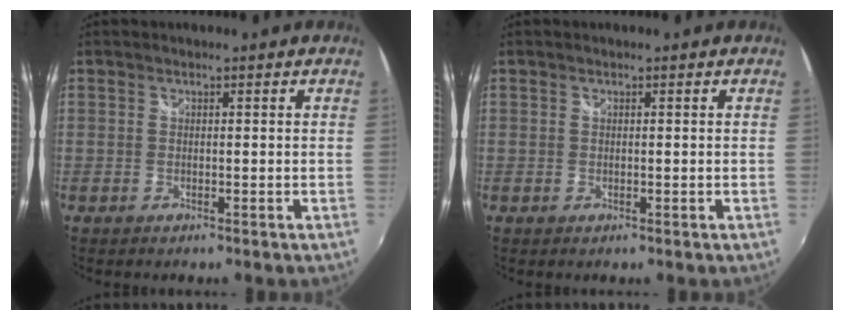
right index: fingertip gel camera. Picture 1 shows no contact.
{"total": 0.0}